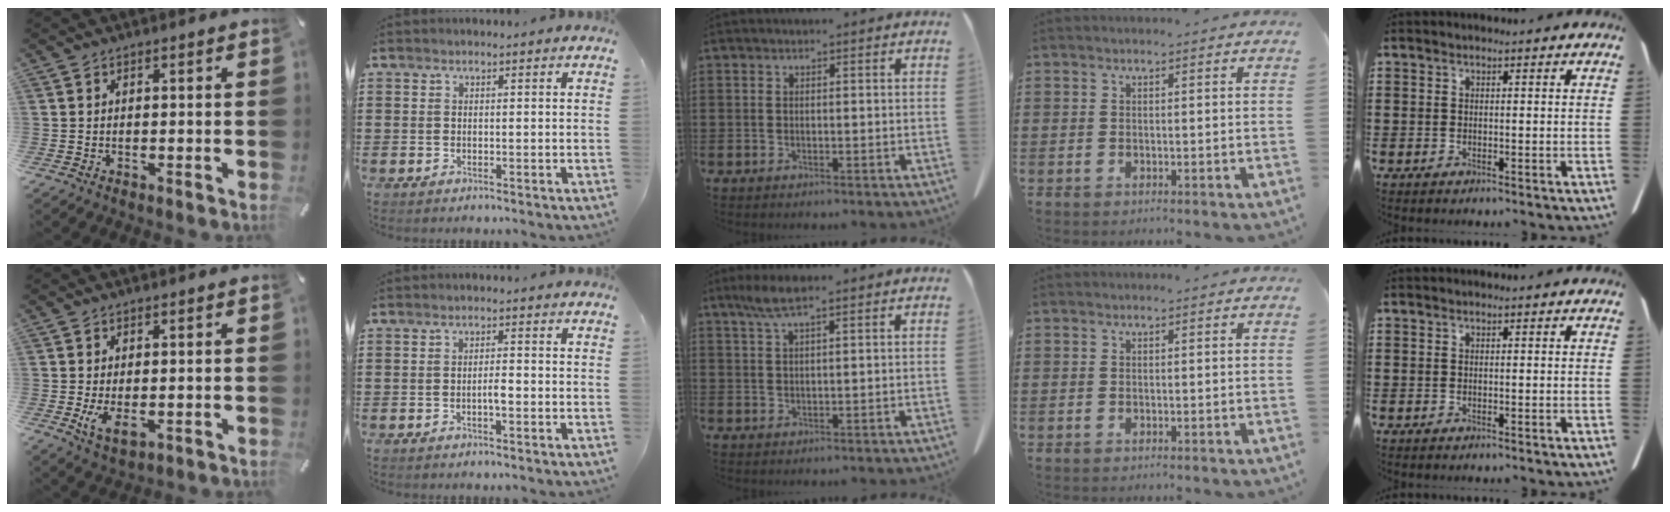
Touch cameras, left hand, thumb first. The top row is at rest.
{"thumb": {"total": 5.1, "force": [-0.4, 2.8, 4.3], "torque": [-0.085, -0.011, -0.013]}, "index": {"total": 2.0, "force": [-0.6, 0.4, 1.8], "torque": [-0.036, 0.003, -0.011]}, "middle": {"total": 3.9, "force": [2.4, 0.7, 2.9], "torque": [-0.063, 0.004, 0.042]}}